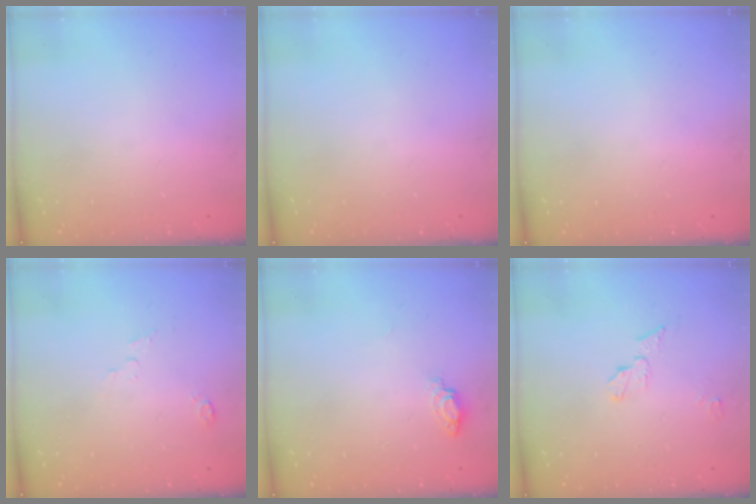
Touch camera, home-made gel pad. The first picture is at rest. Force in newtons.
{"total": 0.0}
{"total": 3.6, "press": 1.4, "slide": 3.3}
{"total": 3.3, "press": 3.2, "slide": 0.4}
{"total": 5.7, "press": 5.5, "slide": 1.4}
{"total": 5.6, "press": 5.6, "slide": 0.3}